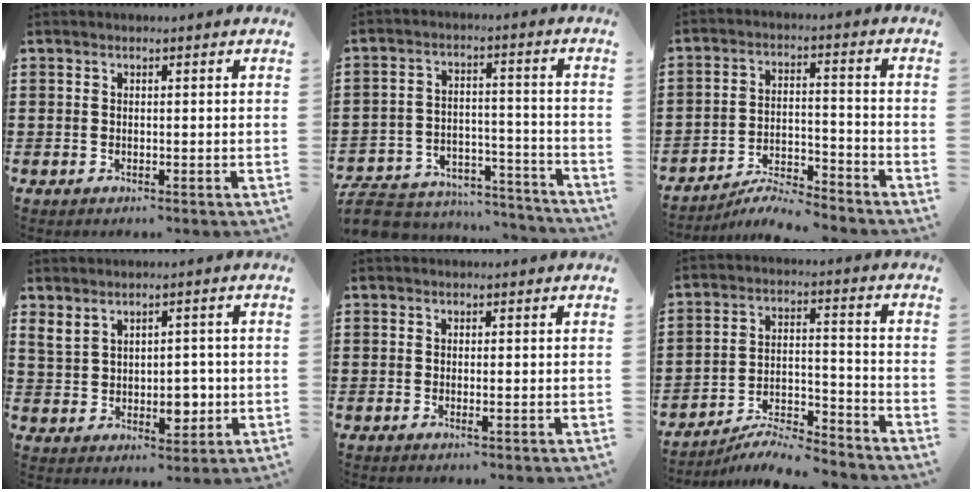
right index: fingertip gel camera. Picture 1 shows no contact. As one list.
[{"total": 7.3, "force": [-6.9, 1.9, 1.4], "torque": [-0.036, 0.016, -0.137]}, {"total": 5.9, "force": [-5.7, 0.2, 1.5], "torque": [-0.031, 0.004, -0.113]}, {"total": 5.5, "force": [0.9, 3.7, 4.0], "torque": [-0.065, -0.004, 0.016]}, {"total": 0.9, "force": [-0.1, 0.0, 0.8], "torque": [-0.015, -0.005, -0.002]}, {"total": 7.1, "force": [-6.8, 0.6, 2.1], "torque": [-0.031, 0.010, -0.130]}]